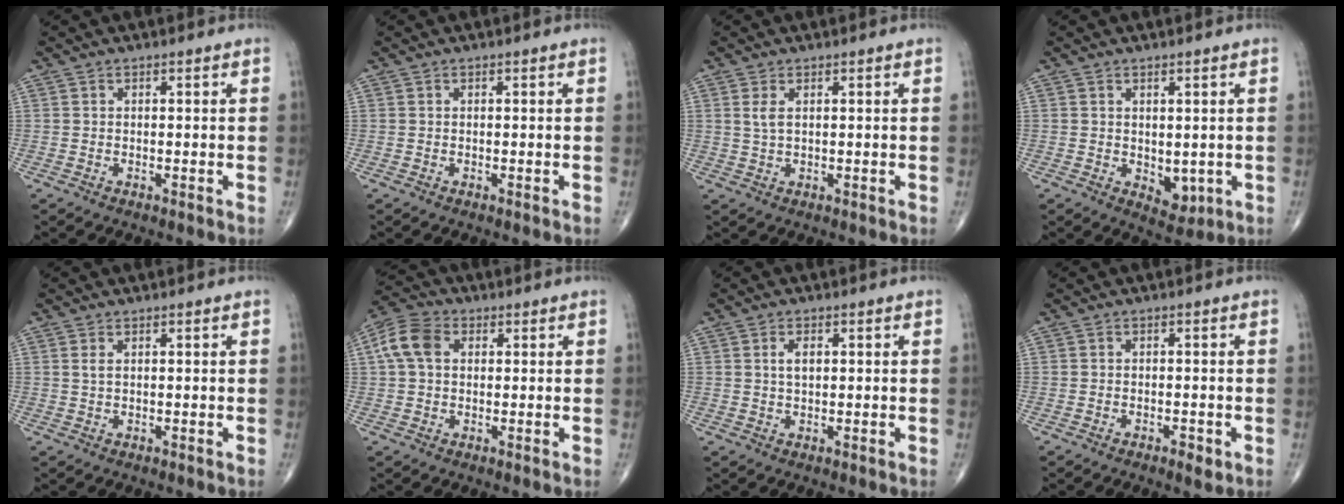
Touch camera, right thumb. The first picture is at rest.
{"total": 0.0}
{"total": 2.3, "force": [0.8, 1.0, 1.9], "torque": [-0.044, 0.002, 0.022]}
{"total": 4.2, "force": [-0.3, 2.7, 3.2], "torque": [-0.025, -0.010, 0.009]}
{"total": 1.3, "force": [0.5, 0.7, 1.1], "torque": [-0.026, 0.005, 0.013]}
{"total": 7.6, "force": [1.6, 5.4, 5.1], "torque": [-0.105, 0.020, 0.024]}
{"total": 2.7, "force": [0.6, 1.4, 2.2], "torque": [-0.039, 0.000, 0.012]}
{"total": 2.1, "force": [-1.1, 0.9, 1.5], "torque": [-0.025, 0.002, -0.017]}